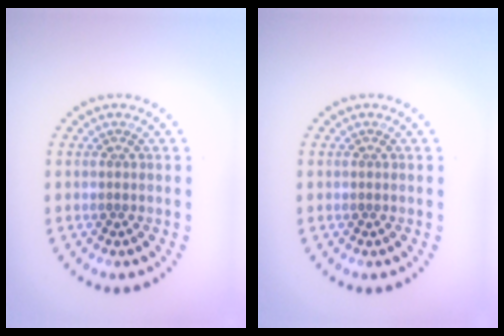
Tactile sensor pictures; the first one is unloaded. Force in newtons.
{"total": 0.0}